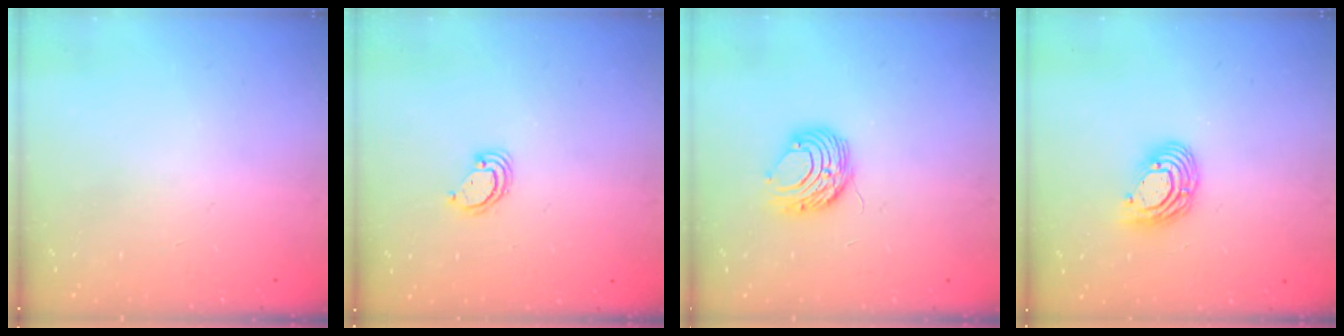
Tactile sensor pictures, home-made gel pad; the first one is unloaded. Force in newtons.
{"total": 4.1, "press": 4.1, "slide": 0.2}
{"total": 9.2, "press": 9.1, "slide": 0.8}
{"total": 9.9, "press": 9.8, "slide": 0.7}